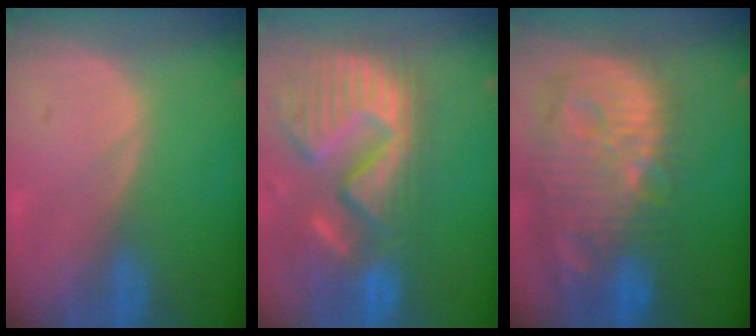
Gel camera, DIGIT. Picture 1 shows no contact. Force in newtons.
{"total": 14.6, "press": 12.1, "slide": 8.1}
{"total": 14.5, "press": 12.7, "slide": 7.1}